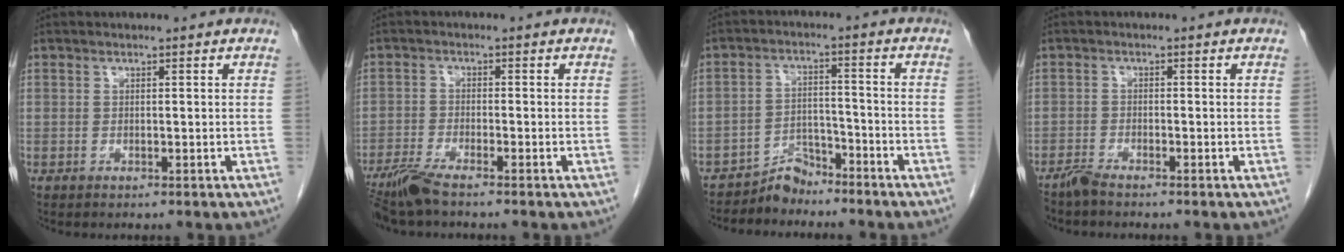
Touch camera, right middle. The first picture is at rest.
{"total": 4.9, "force": [-4.1, 0.1, 2.8], "torque": [-0.059, -0.016, -0.082]}
{"total": 4.2, "force": [-4.0, 1.2, -0.4], "torque": [0.011, 0.004, -0.071]}
{"total": 1.9, "force": [-1.8, -0.1, 0.6], "torque": [-0.019, -0.005, -0.037]}